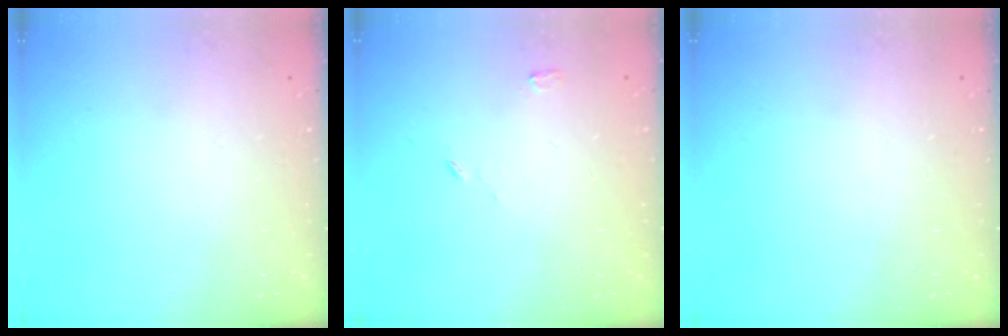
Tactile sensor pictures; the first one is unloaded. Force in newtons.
{"total": 2.8, "press": 2.8, "slide": 0.2}
{"total": 0.0}